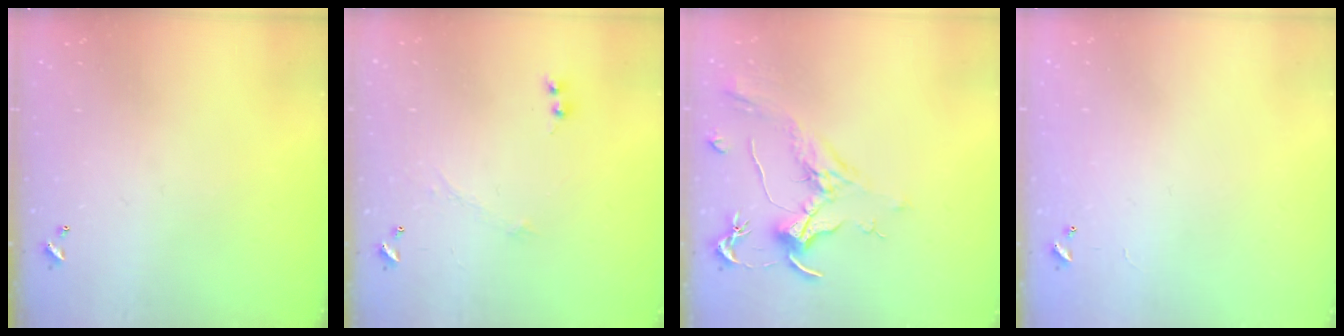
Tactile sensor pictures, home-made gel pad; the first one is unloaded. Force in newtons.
{"total": 0.0}
{"total": 2.1, "press": 2.0, "slide": 0.8}
{"total": 9.3, "press": 9.3, "slide": 0.3}